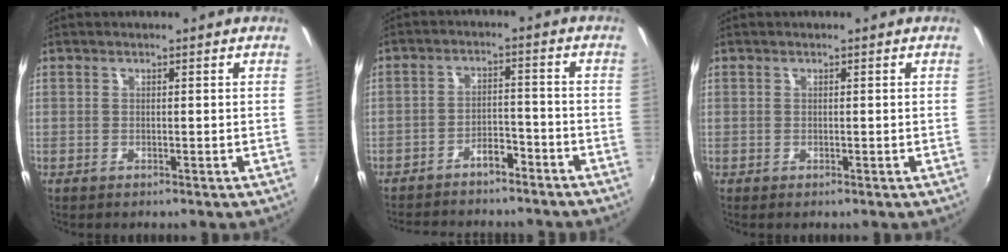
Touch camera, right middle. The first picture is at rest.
{"total": 9.7, "force": [-8.4, 3.1, 3.7], "torque": [-0.085, 0.018, -0.118]}
{"total": 0.0}